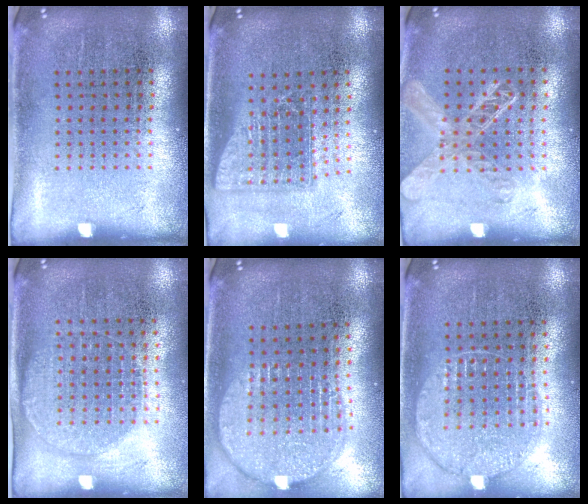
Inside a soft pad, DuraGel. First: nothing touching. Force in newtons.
{"total": 1.6, "press": 1.2, "slide": 1.0}
{"total": 1.3, "press": 1.2, "slide": 0.5}
{"total": 1.3, "press": 1.2, "slide": 0.5}
{"total": 2.0, "press": 1.7, "slide": 1.1}
{"total": 1.1, "press": 1.1, "slide": 0.1}